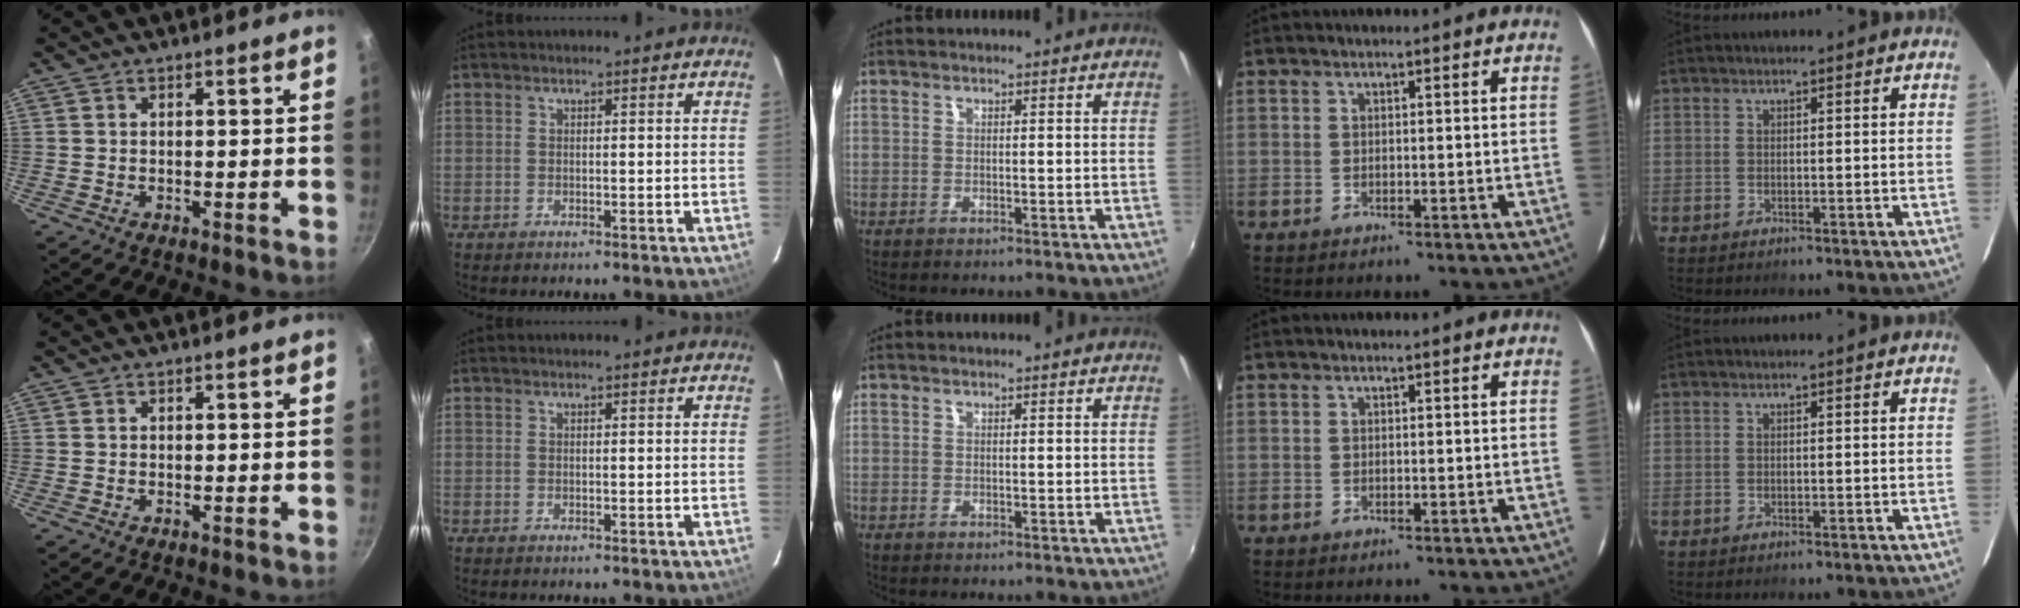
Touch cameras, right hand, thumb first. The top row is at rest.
{}